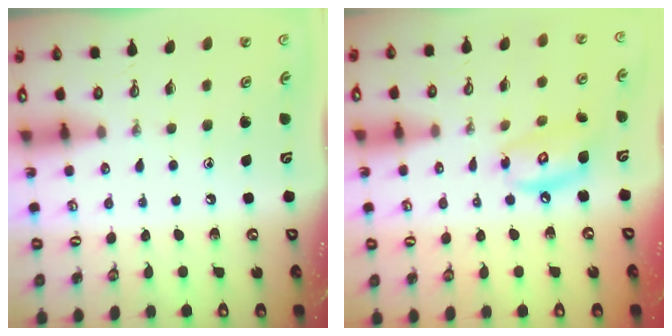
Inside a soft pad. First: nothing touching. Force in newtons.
{"total": 10.7, "press": 10.7, "slide": 1.0}